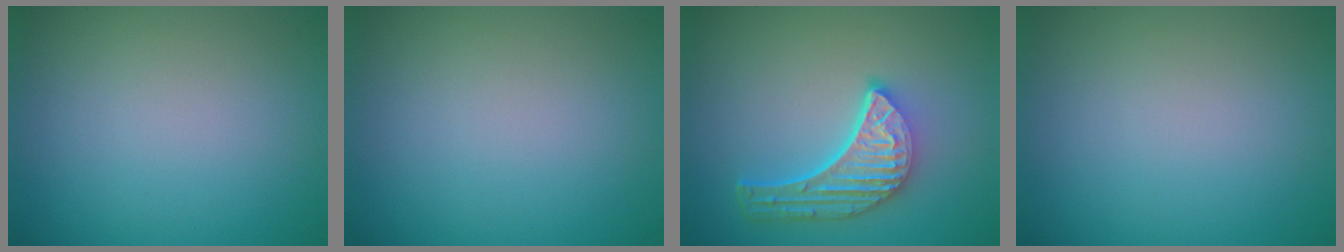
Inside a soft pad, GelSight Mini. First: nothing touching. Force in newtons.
{"total": 0.0}
{"total": 5.7, "press": 4.3, "slide": 3.7}
{"total": 0.0}